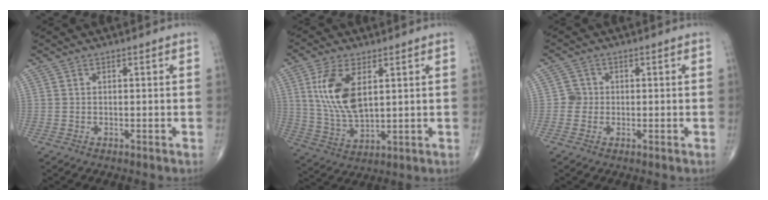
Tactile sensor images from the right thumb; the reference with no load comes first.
{"total": 12.0, "force": [3.6, 5.9, 9.9], "torque": [-0.199, -0.016, 0.079]}
{"total": 2.2, "force": [-0.3, 2.1, 0.3], "torque": [0.012, 0.008, -0.011]}